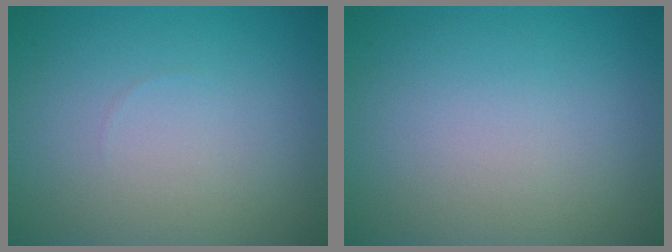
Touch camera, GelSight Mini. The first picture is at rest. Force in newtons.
{"total": 0.0}